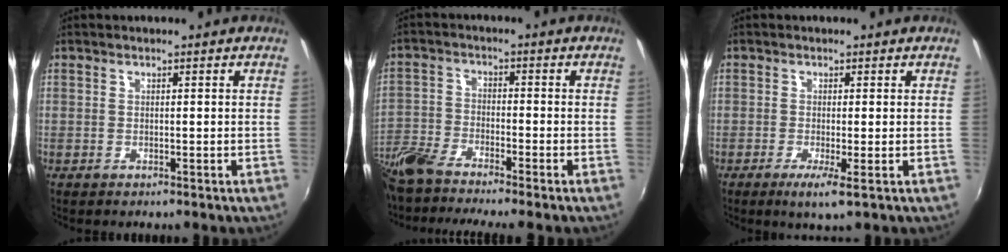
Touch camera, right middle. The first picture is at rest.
{"total": 10.2, "force": [-9.0, 0.9, 4.6], "torque": [-0.121, -0.020, -0.180]}
{"total": 3.0, "force": [-1.2, -0.3, 2.8], "torque": [-0.061, -0.011, -0.022]}